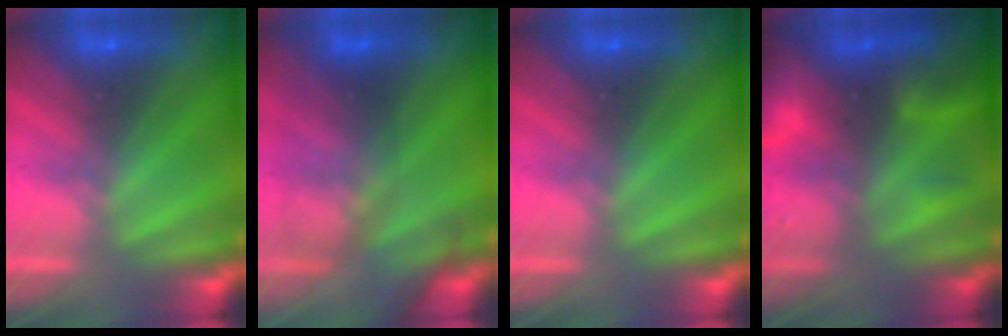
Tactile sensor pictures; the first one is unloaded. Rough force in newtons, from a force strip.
{"total": 2.7}
{"total": 0.0}
{"total": 6.8}